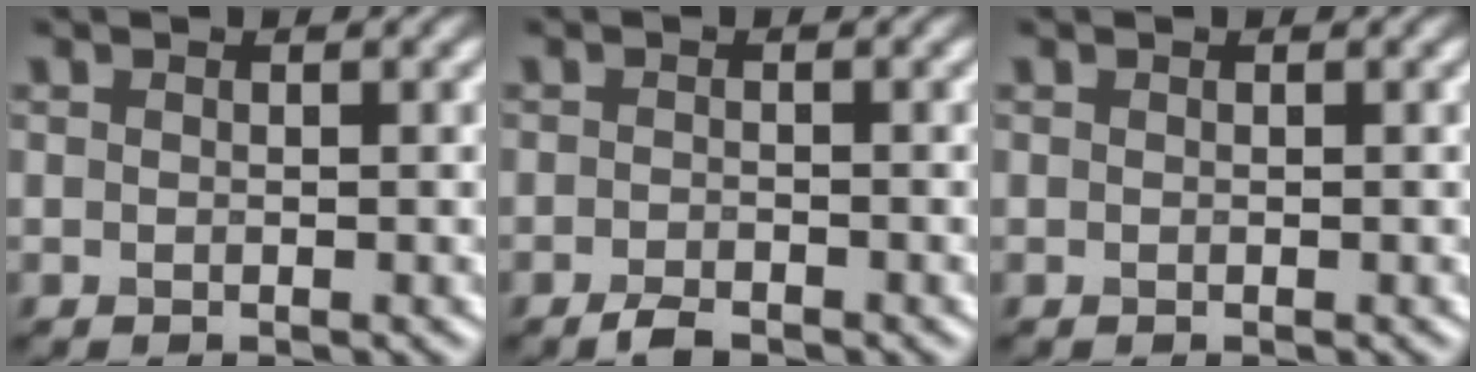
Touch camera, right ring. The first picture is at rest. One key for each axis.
{"total": 1.6, "fx": -1.3, "fy": 0.5, "fz": 0.8, "tx": -0.019, "ty": -0.001, "tz": -0.027}
{"total": 0.0}